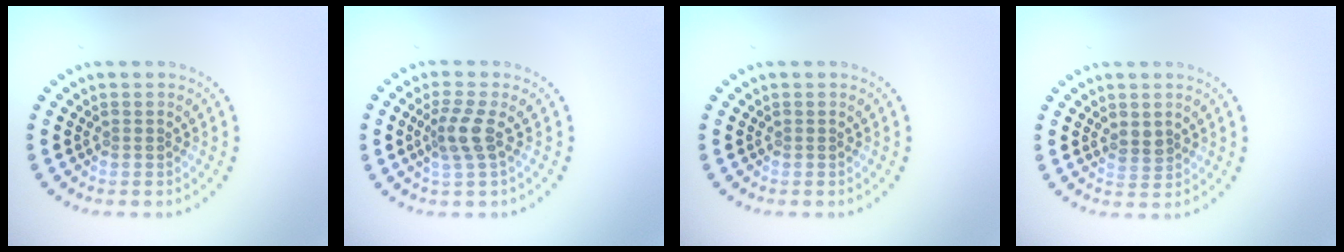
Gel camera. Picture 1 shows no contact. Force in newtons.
{"total": 2.5, "press": 2.0, "slide": 1.6}
{"total": 0.0}
{"total": 1.2, "press": 1.1, "slide": 0.5}